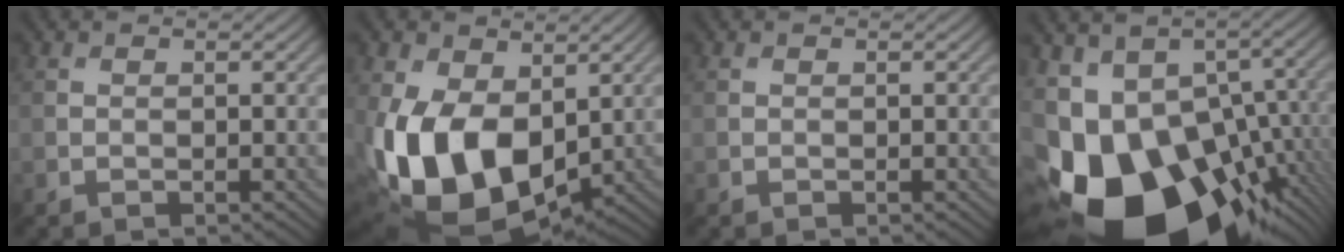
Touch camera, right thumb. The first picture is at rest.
{"total": 16.2, "force": [-1.3, 10.6, 12.1], "torque": [-0.266, -0.024, -0.023]}
{"total": 0.0}
{"total": 20.6, "force": [-8.2, 12.7, 14.1], "torque": [-0.287, -0.048, -0.106]}